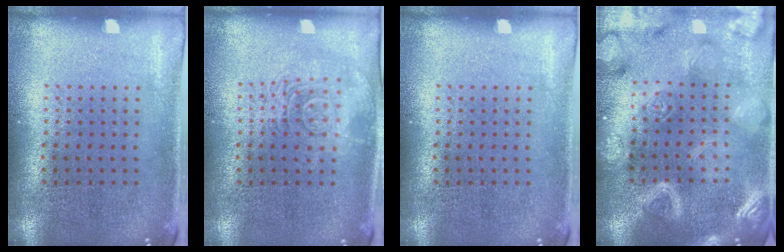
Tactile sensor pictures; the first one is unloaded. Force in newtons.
{"total": 2.6, "press": 2.6, "slide": 0.4}
{"total": 0.0}
{"total": 5.6, "press": 5.5, "slide": 0.6}